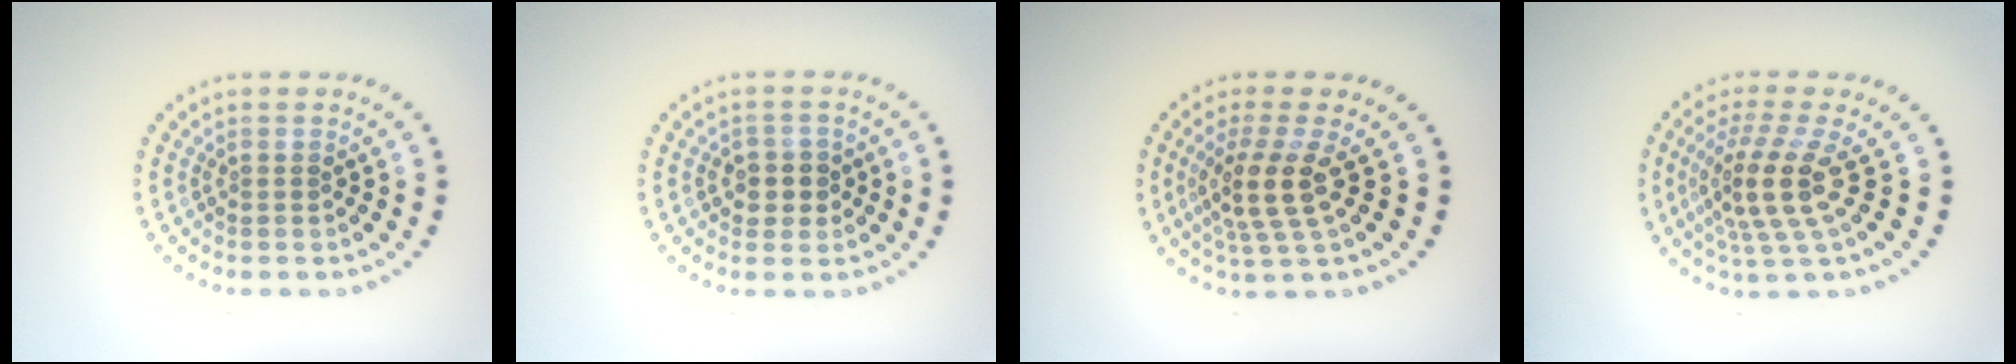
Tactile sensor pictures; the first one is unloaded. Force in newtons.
{"total": 2.3, "press": 2.1, "slide": 0.8}
{"total": 3.8, "press": 2.8, "slide": 2.5}
{"total": 4.6, "press": 3.5, "slide": 3.0}